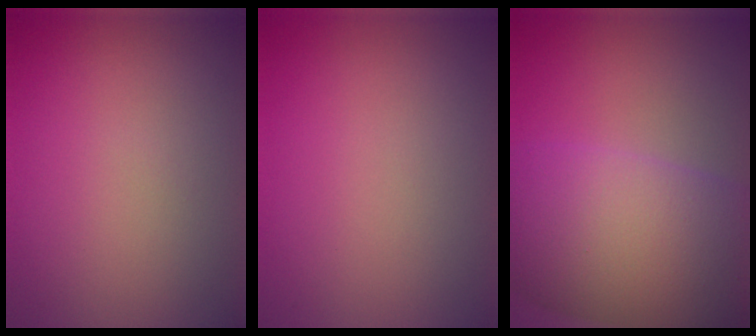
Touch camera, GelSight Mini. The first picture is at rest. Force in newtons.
{"total": 0.0}
{"total": 13.6, "press": 13.6, "slide": 0.3}